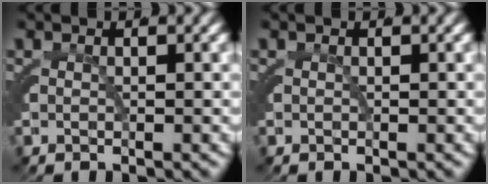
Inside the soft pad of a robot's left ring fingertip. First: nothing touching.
{"total": 0.0}